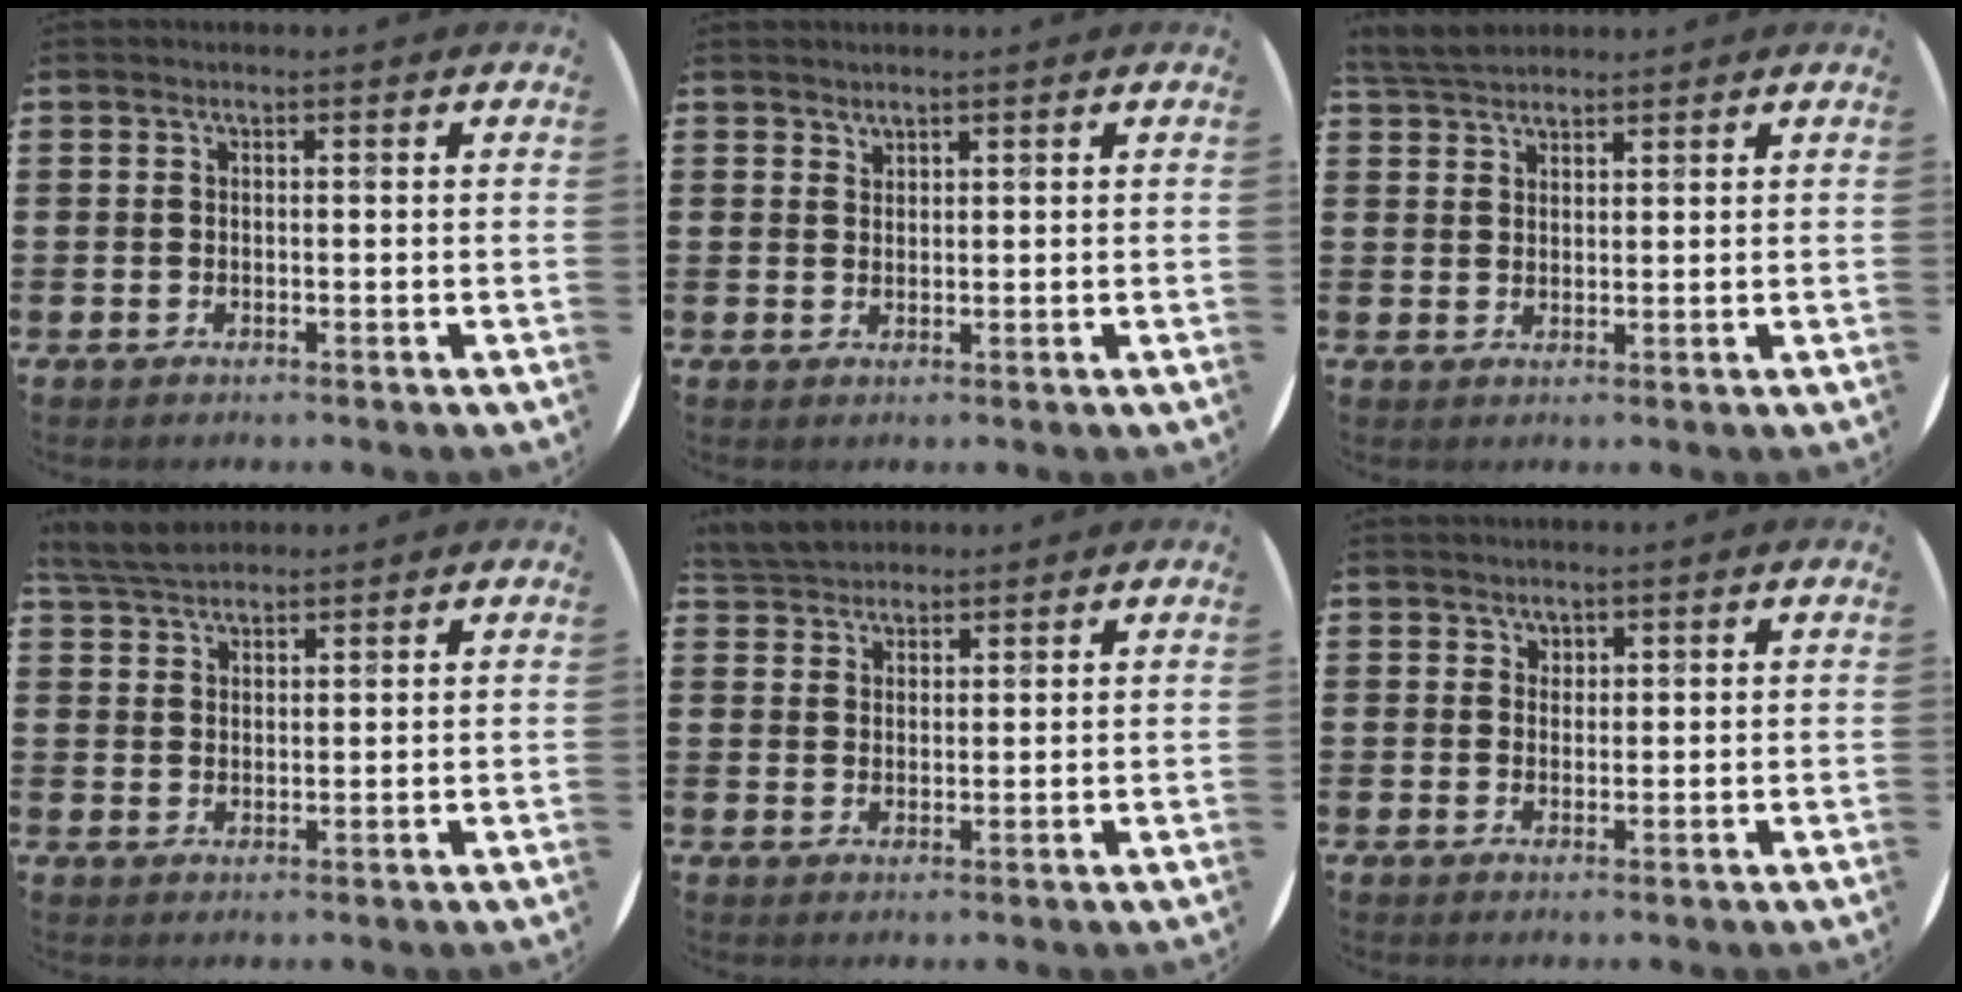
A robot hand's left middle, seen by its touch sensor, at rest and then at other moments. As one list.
[{"total": 1.3, "force": [1.3, 0.2, -0.3], "torque": [0.004, 0.001, 0.025]}, {"total": 3.9, "force": [3.7, 1.0, 0.9], "torque": [-0.026, -0.002, 0.071]}, {"total": 4.5, "force": [4.2, 1.1, 1.3], "torque": [-0.035, -0.004, 0.079]}, {"total": 3.9, "force": [3.8, 1.1, 0.0], "torque": [-0.010, -0.005, 0.074]}, {"total": 1.3, "force": [1.1, 0.7, 0.0], "torque": [0.016, -0.005, 0.018]}]